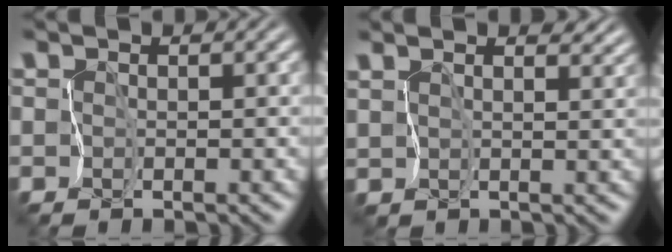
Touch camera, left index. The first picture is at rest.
{"total": 3.1, "force": [2.7, 1.1, 1.1], "torque": [-0.028, 0.003, 0.037]}